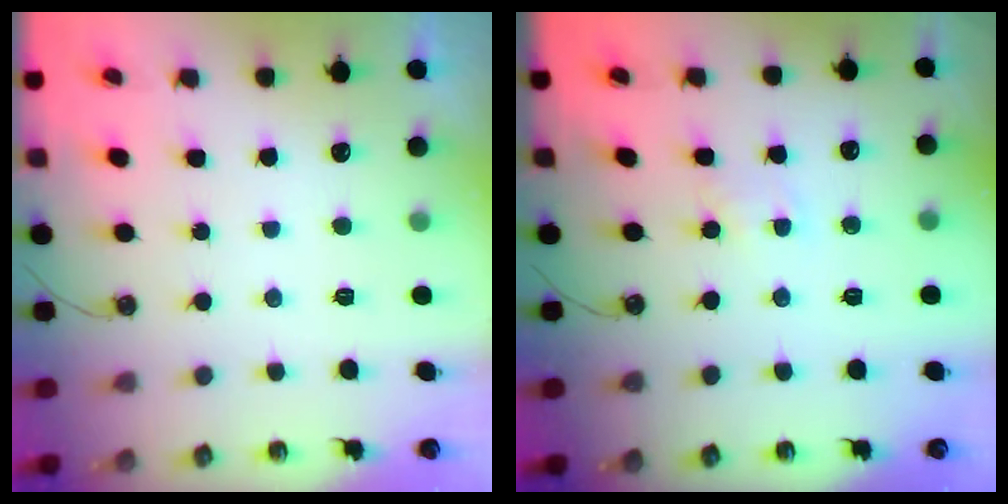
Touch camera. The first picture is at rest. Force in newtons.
{"total": 2.5, "press": 2.5, "slide": 0.3}